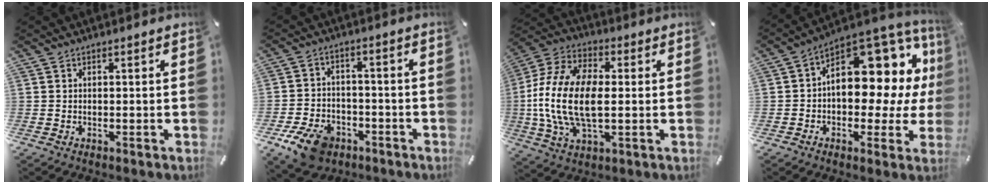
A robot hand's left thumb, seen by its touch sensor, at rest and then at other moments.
{"total": 10.1, "force": [-5.9, 6.6, 4.9], "torque": [-0.095, 0.040, -0.102]}
{"total": 16.9, "force": [-0.8, 9.5, 13.9], "torque": [-0.308, -0.005, -0.014]}
{"total": 14.3, "force": [5.0, 9.2, 9.8], "torque": [-0.118, -0.063, 0.086]}